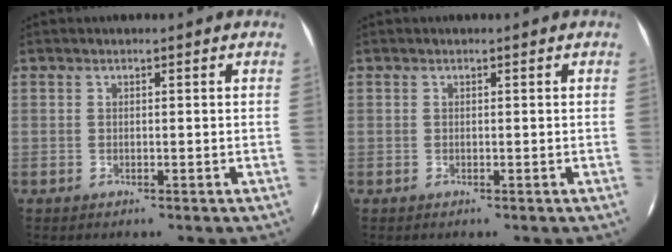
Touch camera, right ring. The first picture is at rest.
{"total": 0.0}